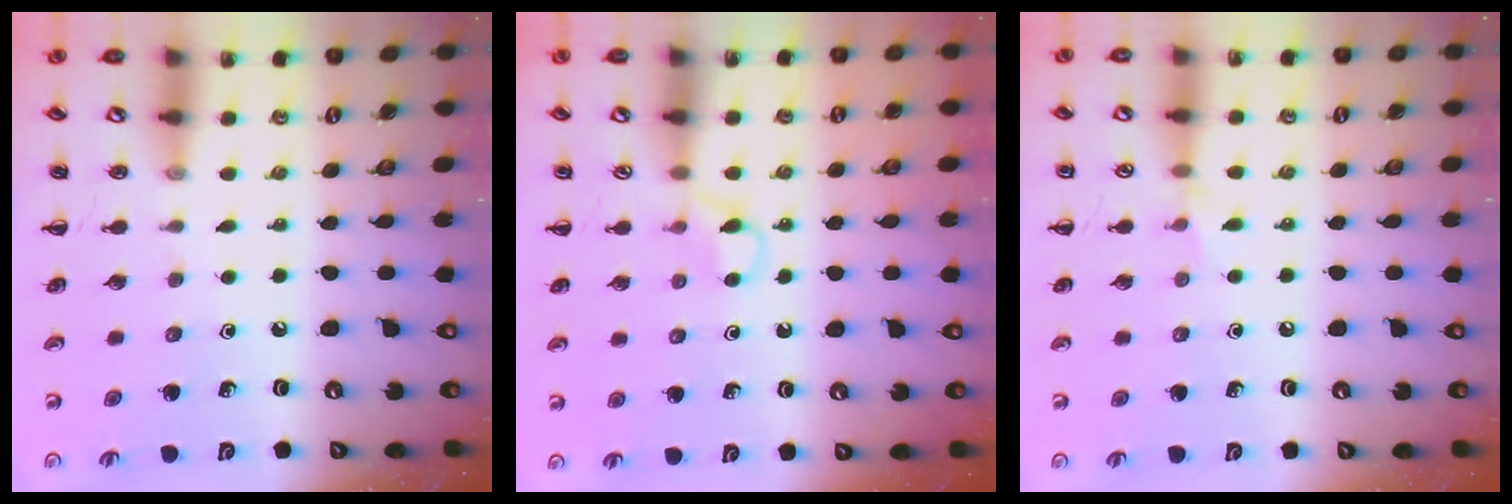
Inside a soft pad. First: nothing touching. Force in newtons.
{"total": 2.8, "press": 2.6, "slide": 1.0}
{"total": 3.9, "press": 3.6, "slide": 1.4}